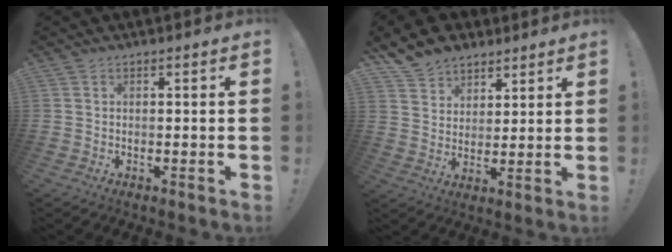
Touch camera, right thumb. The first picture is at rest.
{"total": 9.9, "force": [7.7, 5.8, 1.9], "torque": [-0.044, -0.052, 0.154]}